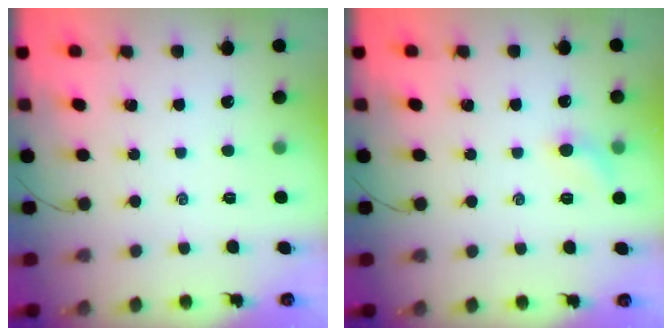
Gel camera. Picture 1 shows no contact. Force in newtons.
{"total": 6.0, "press": 5.7, "slide": 1.7}